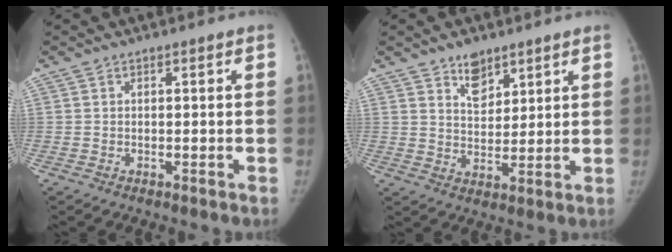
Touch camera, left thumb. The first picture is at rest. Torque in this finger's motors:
{"motor_torque": [0.11, -0.06, 0.93, -0.80, 0.15]}